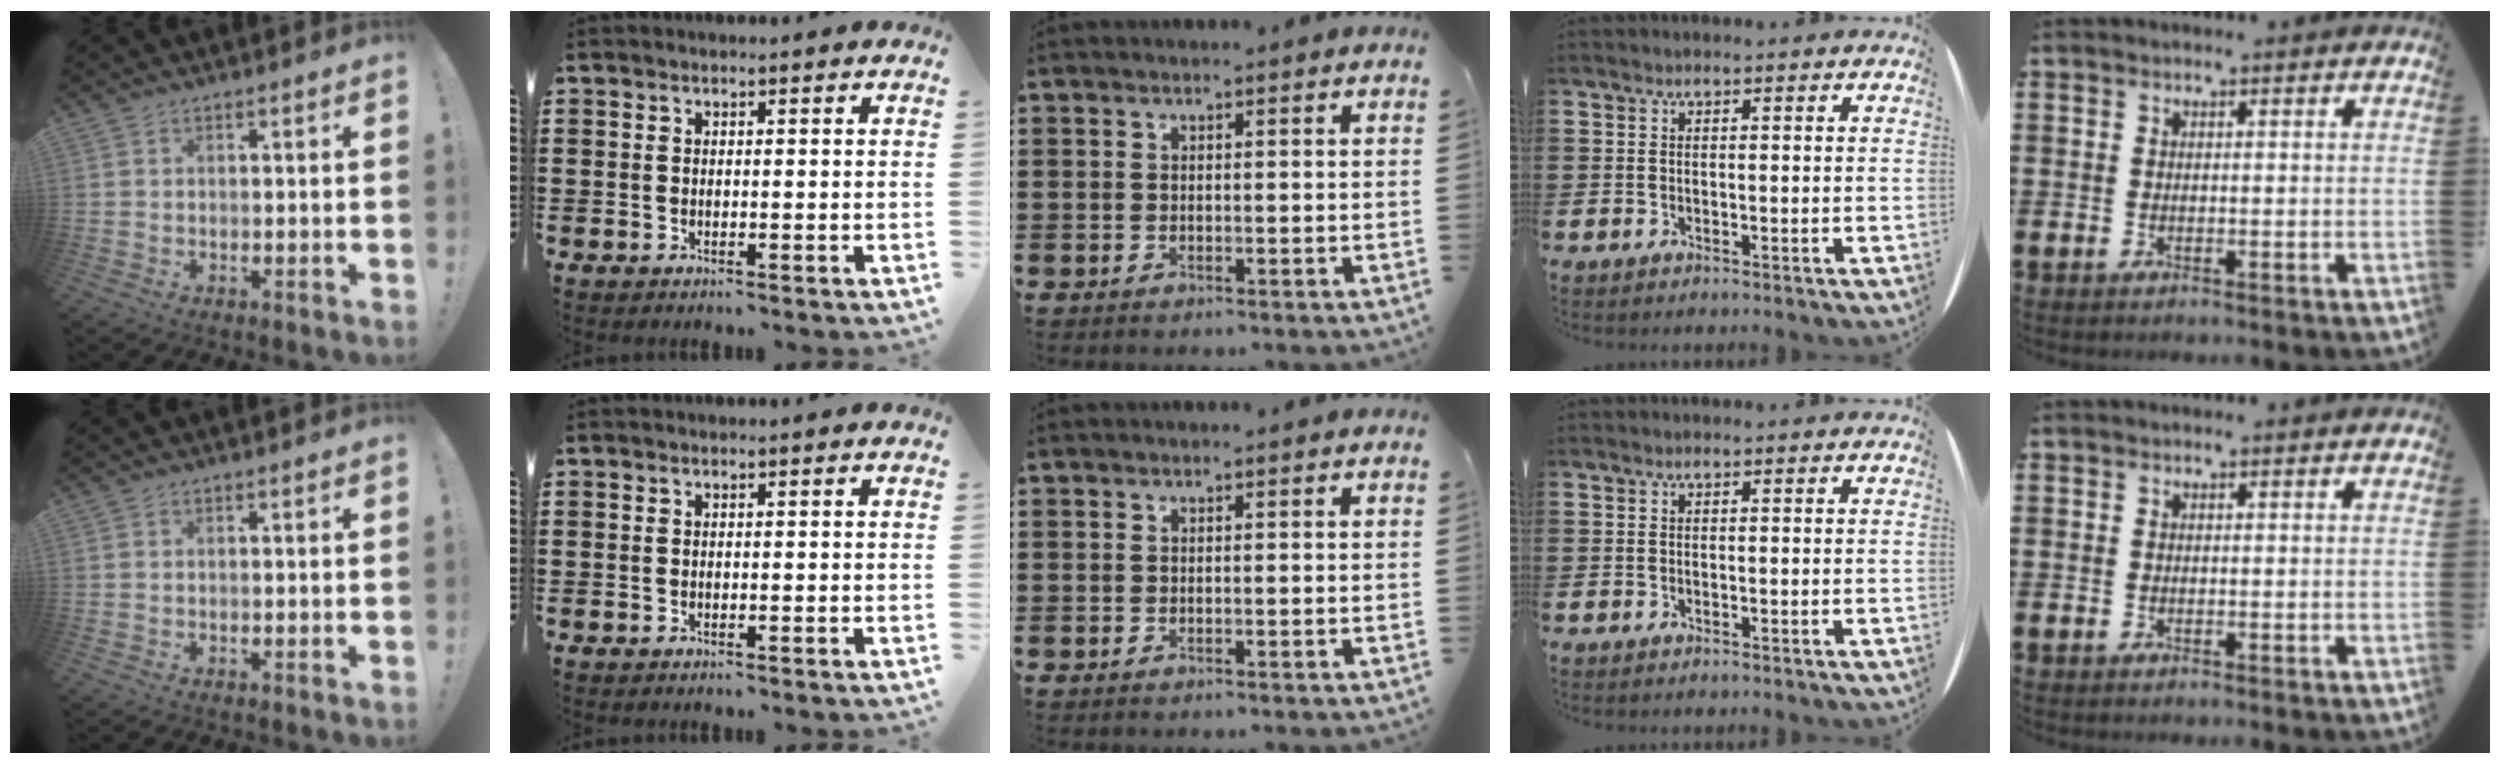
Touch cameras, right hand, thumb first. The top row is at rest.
{}